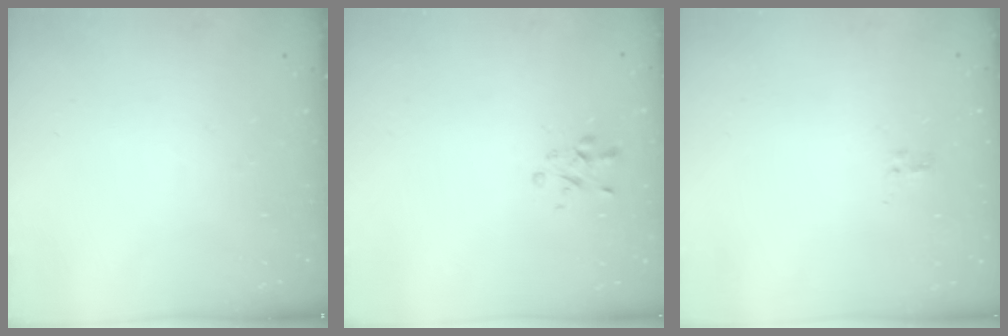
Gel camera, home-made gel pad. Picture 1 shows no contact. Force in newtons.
{"total": 1.8, "press": 1.8, "slide": 0.5}
{"total": 0.7, "press": 0.4, "slide": 0.6}